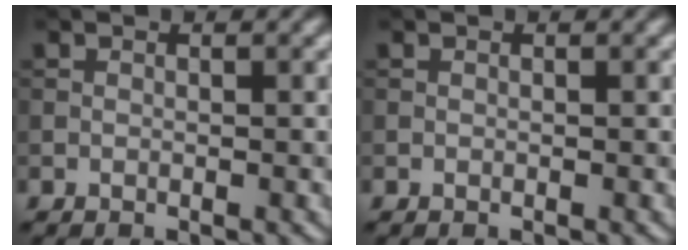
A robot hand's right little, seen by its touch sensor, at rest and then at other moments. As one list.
[{"total": 0.0}]